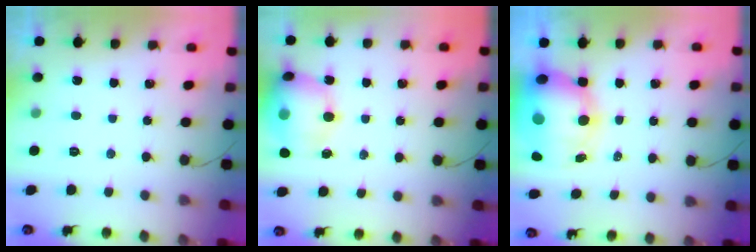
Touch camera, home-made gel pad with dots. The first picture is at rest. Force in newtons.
{"total": 16.2, "press": 15.2, "slide": 5.6}
{"total": 14.2, "press": 13.9, "slide": 3.2}